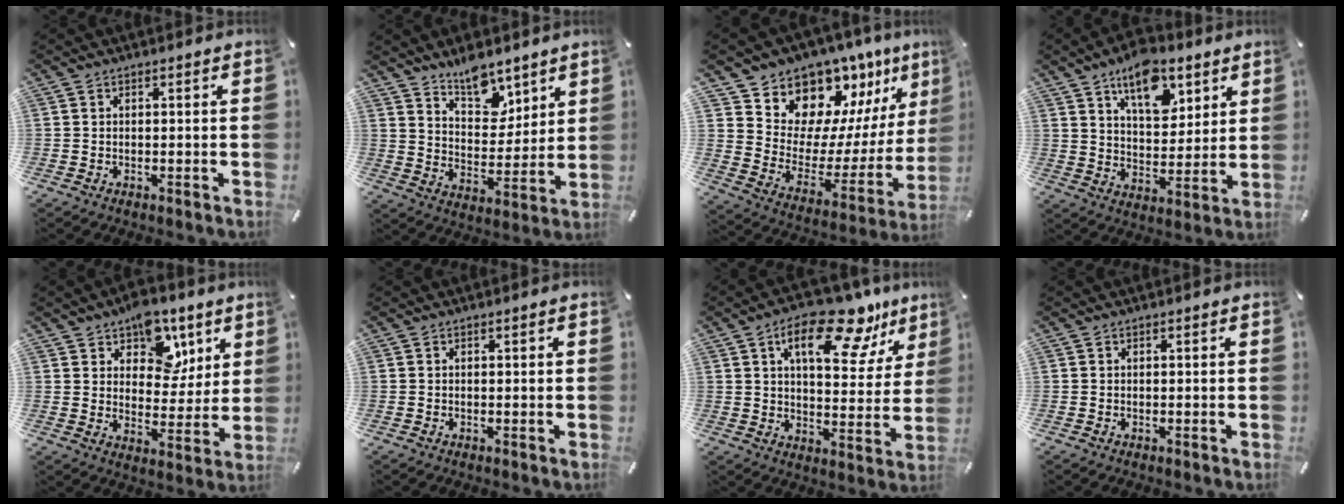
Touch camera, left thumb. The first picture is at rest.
{"total": 9.9, "force": [8.1, 5.0, 2.4], "torque": [-0.026, -0.062, 0.149]}
{"total": 14.0, "force": [12.0, 7.2, 1.3], "torque": [-0.027, -0.129, 0.212]}
{"total": 13.0, "force": [8.0, 7.3, 7.2], "torque": [-0.100, -0.034, 0.139]}
{"total": 11.6, "force": [6.6, 8.4, 4.6], "torque": [-0.056, -0.039, 0.118]}
{"total": 0.0}
{"total": 18.0, "force": [11.8, 7.9, 11.1], "torque": [-0.155, -0.072, 0.192]}
{"total": 0.0}